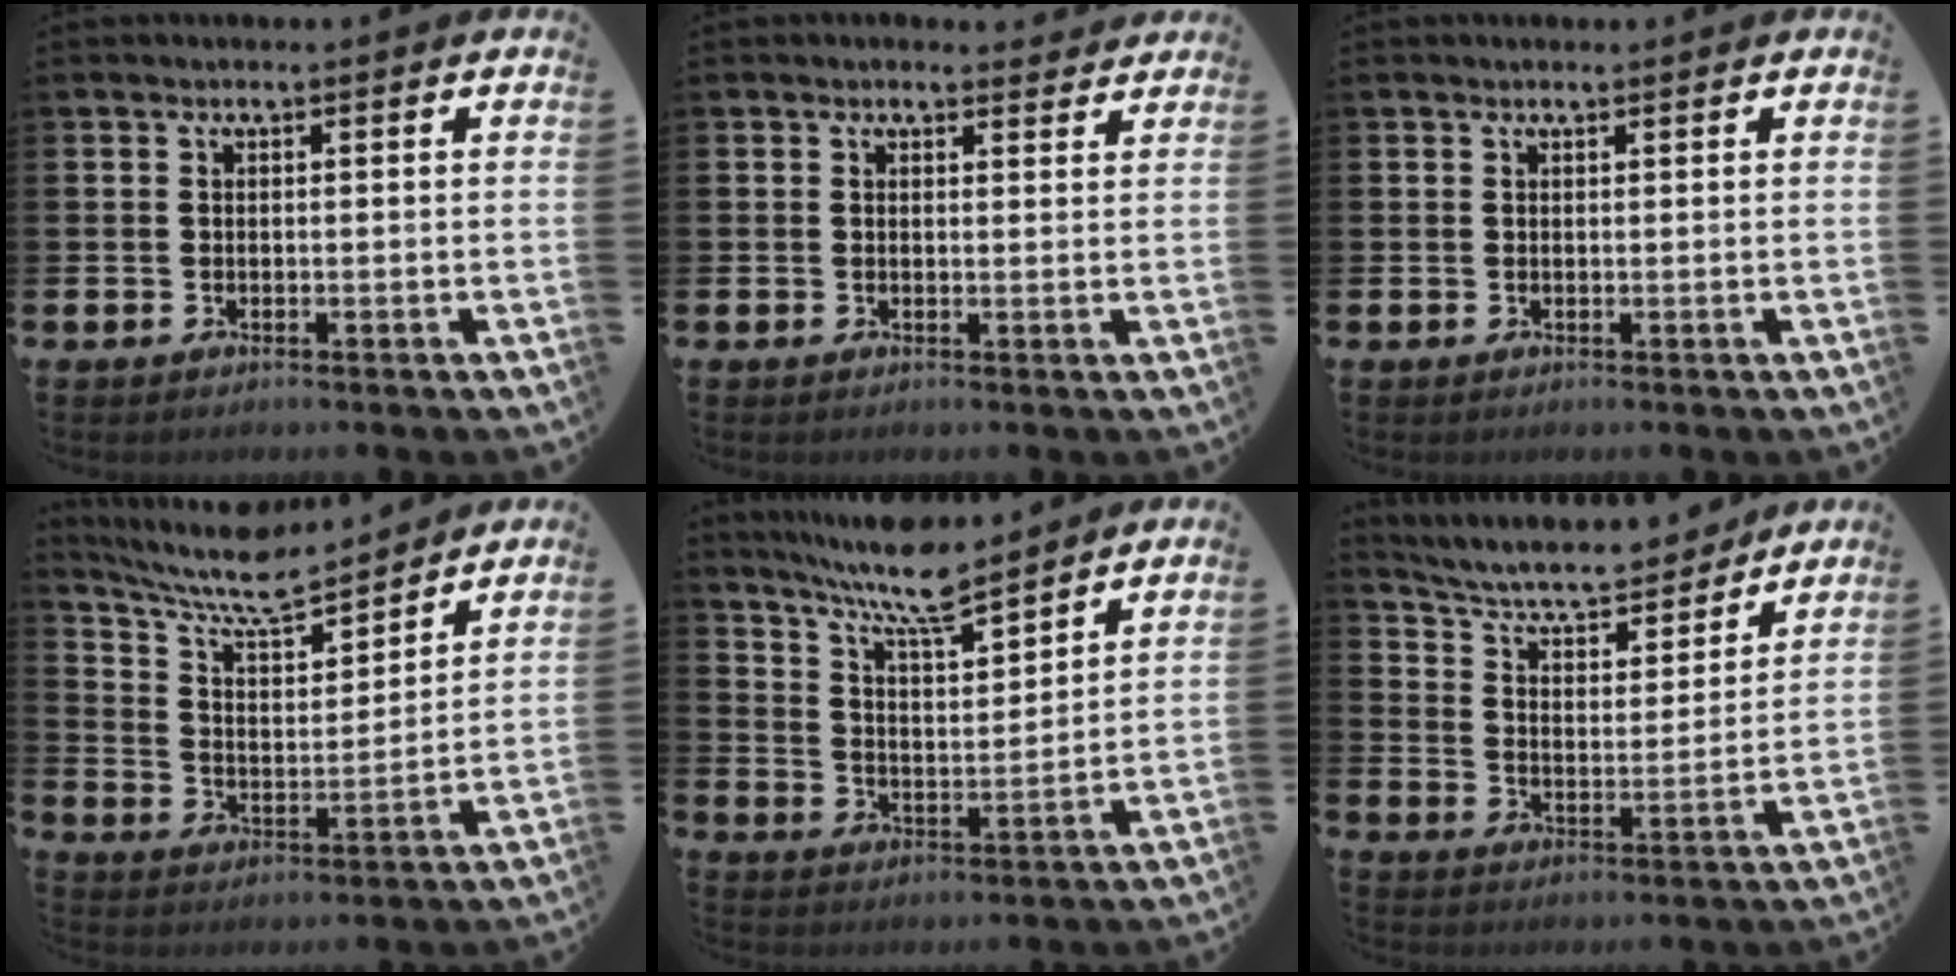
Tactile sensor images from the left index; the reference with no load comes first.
{"total": 1.6, "force": [1.6, 0.5, 0.0], "torque": [0.016, -0.011, 0.025]}
{"total": 0.6, "force": [0.6, 0.1, 0.2], "torque": [0.007, -0.003, 0.008]}
{"total": 8.6, "force": [8.0, 1.7, 2.7], "torque": [-0.091, -0.052, 0.142]}
{"total": 8.7, "force": [7.9, 1.2, 3.3], "torque": [-0.095, -0.043, 0.143]}
{"total": 7.5, "force": [6.9, 1.7, 2.5], "torque": [-0.074, -0.054, 0.114]}